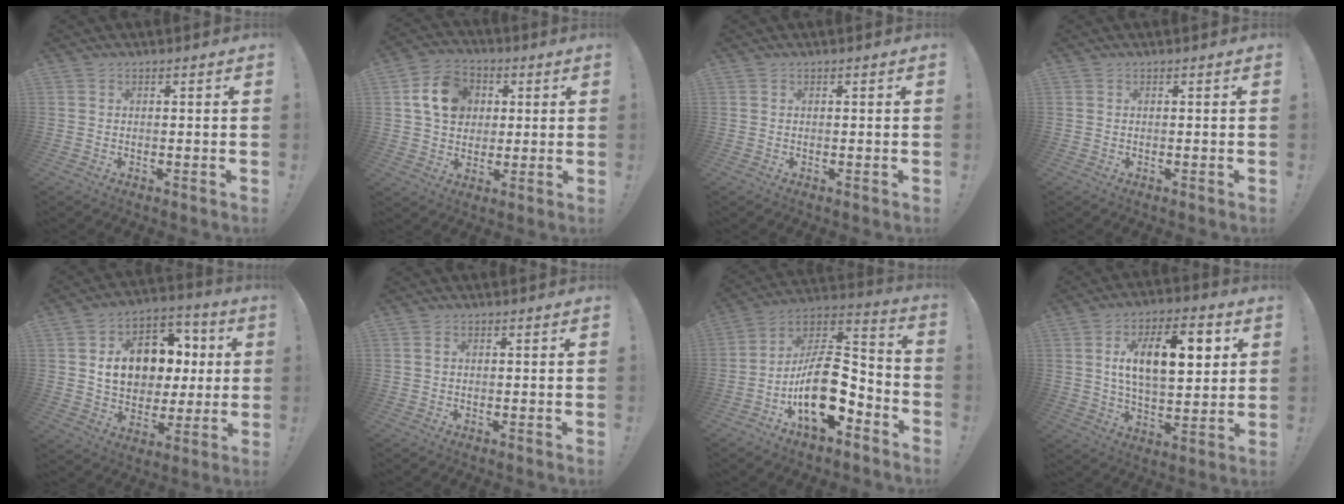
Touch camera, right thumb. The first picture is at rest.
{"total": 13.8, "force": [3.7, 11.2, 7.3], "torque": [-0.106, 0.003, 0.078]}
{"total": 0.0}
{"total": 0.0}
{"total": 15.5, "force": [3.1, 12.1, 9.2], "torque": [-0.127, -0.001, 0.072]}
{"total": 1.0, "force": [0.4, 0.6, 0.7], "torque": [-0.007, -0.001, 0.006]}
{"total": 19.5, "force": [-5.9, 11.1, 14.9], "torque": [-0.250, 0.034, -0.087]}
{"total": 16.8, "force": [5.1, 8.0, 13.9], "torque": [-0.216, 0.006, 0.079]}